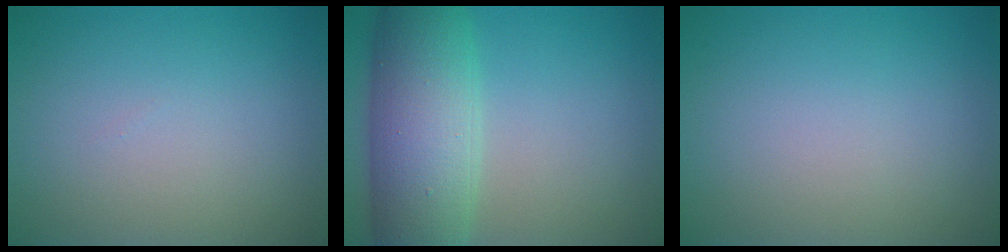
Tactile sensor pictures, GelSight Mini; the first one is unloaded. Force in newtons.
{"total": 9.2, "press": 9.2, "slide": 0.3}
{"total": 0.0}